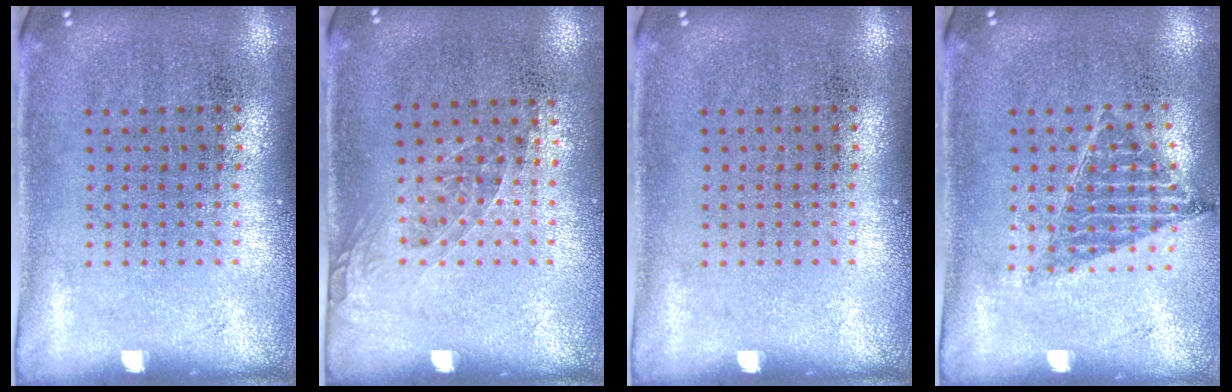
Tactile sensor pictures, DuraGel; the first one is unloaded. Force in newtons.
{"total": 1.0, "press": 0.7, "slide": 0.7}
{"total": 0.0}
{"total": 0.9, "press": 0.9, "slide": 0.1}